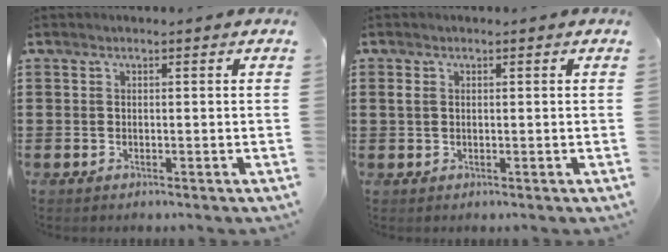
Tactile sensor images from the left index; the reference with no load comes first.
{"total": 1.3, "force": [0.2, 0.8, 1.0], "torque": [-0.030, 0.003, 0.001]}